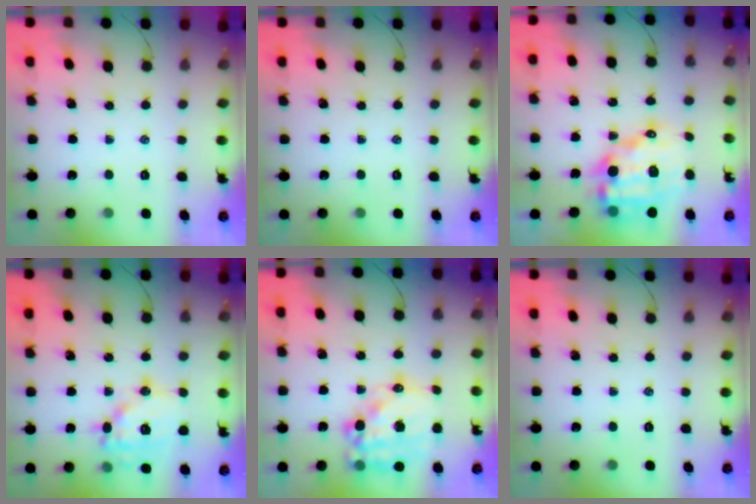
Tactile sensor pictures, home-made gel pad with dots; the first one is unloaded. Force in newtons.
{"total": 0.0}
{"total": 14.7, "press": 14.4, "slide": 3.0}
{"total": 14.7, "press": 14.5, "slide": 2.3}
{"total": 18.0, "press": 17.5, "slide": 3.9}
{"total": 0.0}